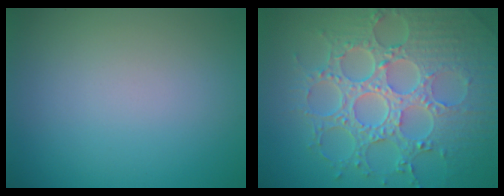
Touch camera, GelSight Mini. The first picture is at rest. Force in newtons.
{"total": 8.8, "press": 6.4, "slide": 5.9}